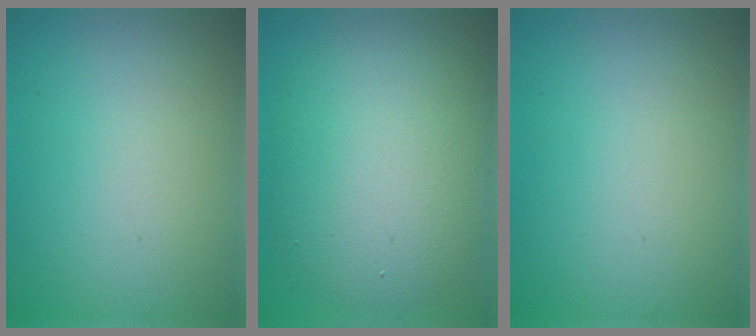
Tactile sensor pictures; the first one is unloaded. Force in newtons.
{"total": 9.1, "press": 9.0, "slide": 0.5}
{"total": 0.0}